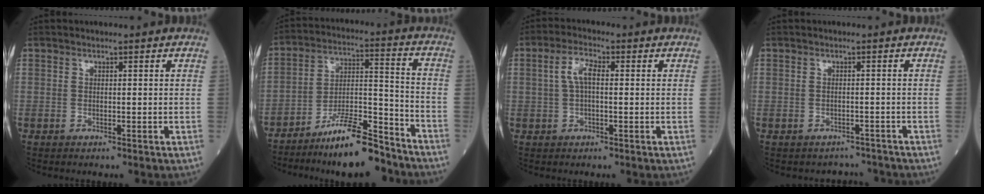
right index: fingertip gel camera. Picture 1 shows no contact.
{"total": 12.5, "force": [-10.4, 2.0, 6.6], "torque": [-0.106, 0.018, -0.177]}
{"total": 4.2, "force": [0.6, 1.6, 3.8], "torque": [-0.082, 0.016, 0.012]}
{"total": 2.7, "force": [-2.4, 0.9, -0.7], "torque": [0.010, 0.009, -0.031]}